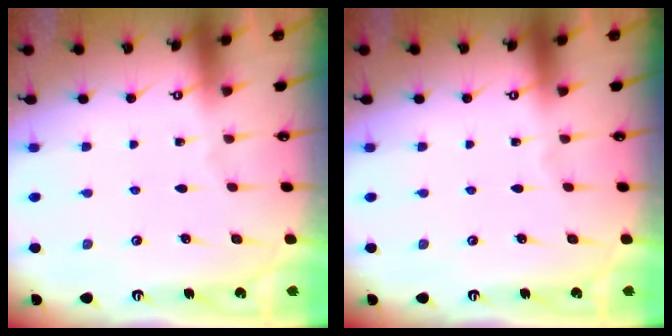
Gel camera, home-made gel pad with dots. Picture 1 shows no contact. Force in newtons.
{"total": 0.0}